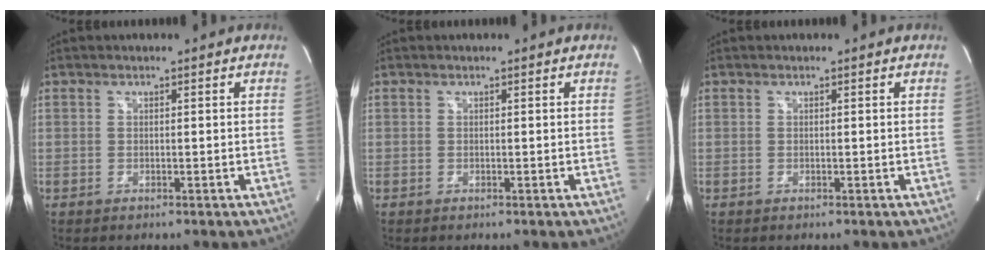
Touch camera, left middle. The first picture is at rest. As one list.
[{"total": 0.0}, {"total": 0.0}]